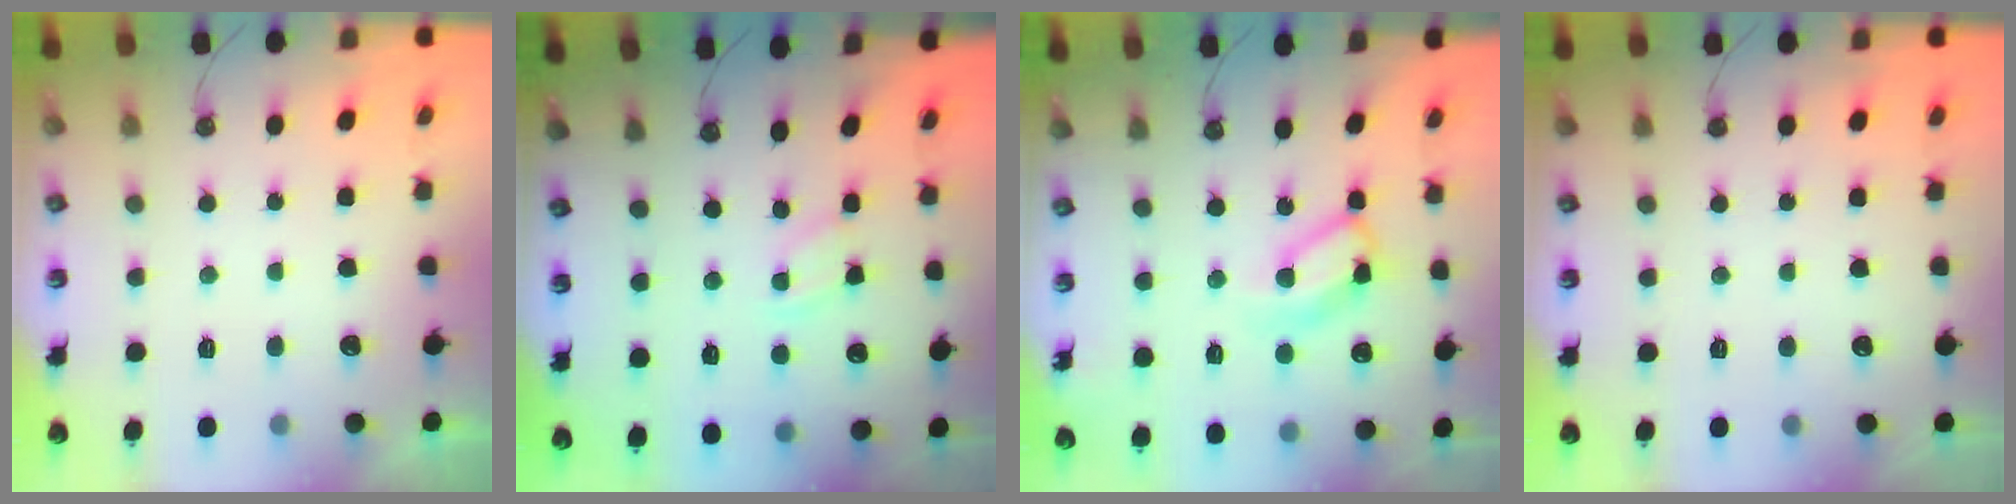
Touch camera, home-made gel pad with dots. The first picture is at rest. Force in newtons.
{"total": 2.1, "press": 2.1, "slide": 0.4}
{"total": 12.7, "press": 12.6, "slide": 0.9}
{"total": 0.0}